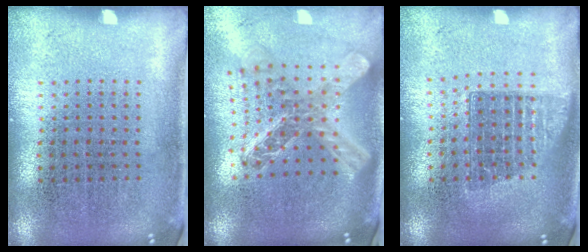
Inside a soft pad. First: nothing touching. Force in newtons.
{"total": 2.4, "press": 1.9, "slide": 1.4}
{"total": 1.4, "press": 1.1, "slide": 0.8}